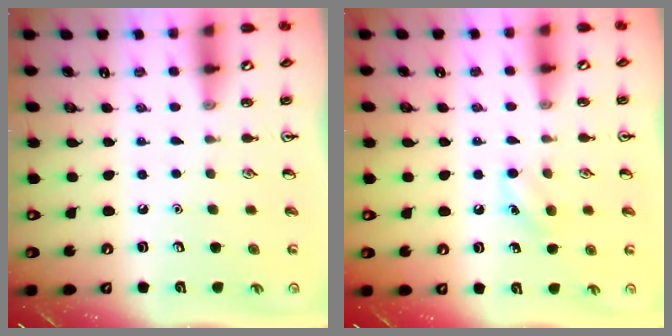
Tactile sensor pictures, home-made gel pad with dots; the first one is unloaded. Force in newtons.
{"total": 7.2, "press": 7.0, "slide": 1.8}